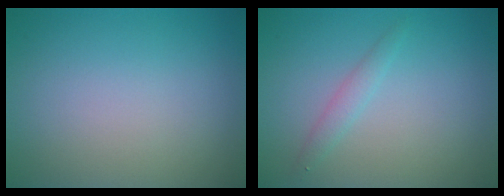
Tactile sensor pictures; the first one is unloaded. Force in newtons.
{"total": 1.3, "press": 1.3, "slide": 0.0}